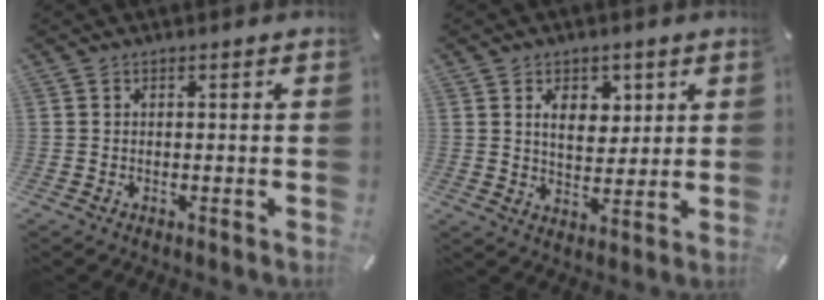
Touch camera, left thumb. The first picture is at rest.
{"total": 7.1, "force": [2.6, 5.1, 4.1], "torque": [-0.058, -0.004, 0.041]}